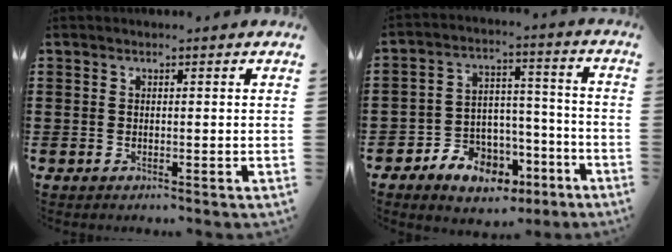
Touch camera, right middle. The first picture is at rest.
{"total": 7.3, "force": [-5.1, 4.8, 2.2], "torque": [-0.046, 0.033, -0.096]}